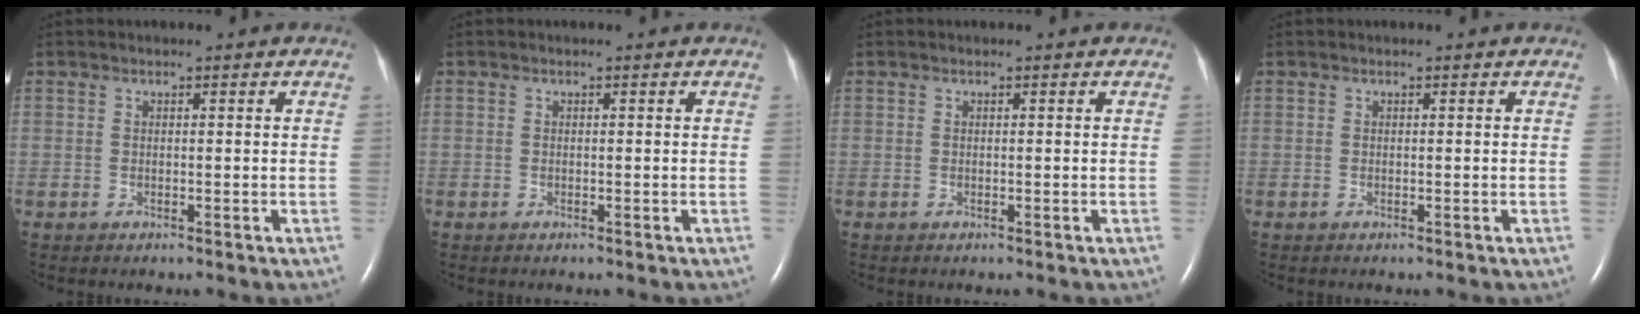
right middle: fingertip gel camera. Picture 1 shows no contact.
{"total": 0.0}
{"total": 0.0}
{"total": 0.0}